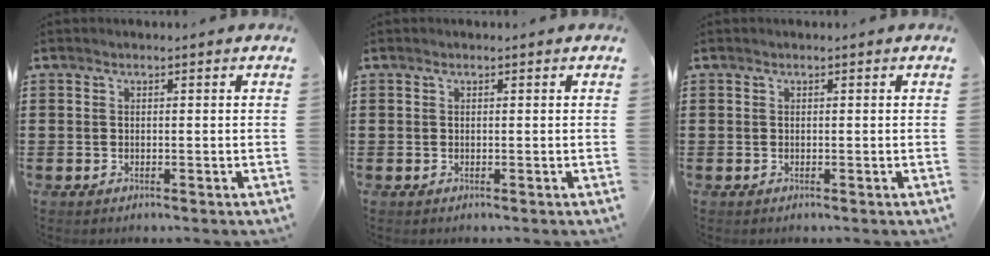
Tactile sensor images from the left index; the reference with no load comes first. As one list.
[{"total": 0.0}, {"total": 0.0}]